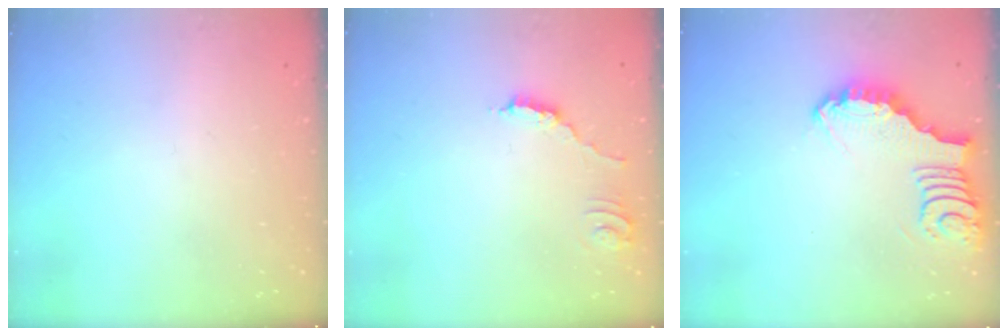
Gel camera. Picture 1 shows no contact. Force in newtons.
{"total": 2.0, "press": 2.0, "slide": 0.4}
{"total": 3.7, "press": 3.7, "slide": 0.2}